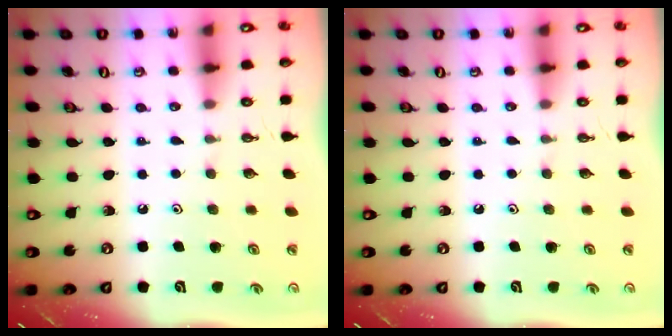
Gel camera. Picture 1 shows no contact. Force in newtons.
{"total": 0.0}